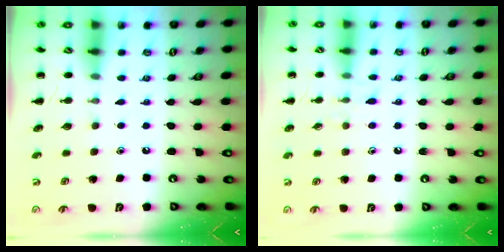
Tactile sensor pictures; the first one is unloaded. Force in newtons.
{"total": 6.3, "press": 5.7, "slide": 2.7}